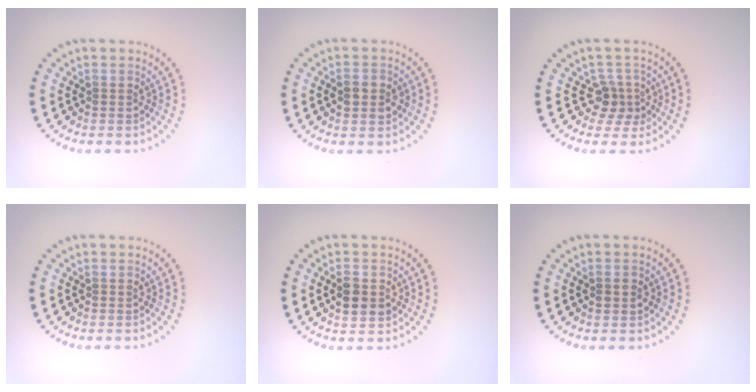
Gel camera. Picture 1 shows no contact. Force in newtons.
{"total": 2.0, "press": 1.9, "slide": 0.3}
{"total": 2.3, "press": 1.7, "slide": 1.5}
{"total": 0.0}
{"total": 3.0, "press": 3.0, "slide": 0.2}
{"total": 1.1, "press": 1.1, "slide": 0.2}